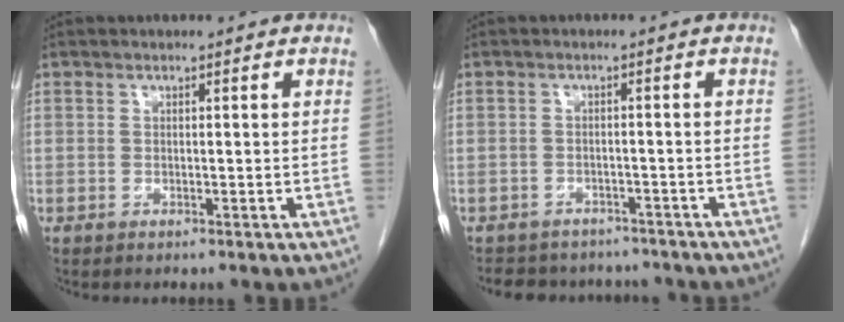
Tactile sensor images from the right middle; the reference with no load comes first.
{"total": 9.2, "force": [-8.3, 3.7, 1.7], "torque": [-0.027, 0.011, -0.100]}